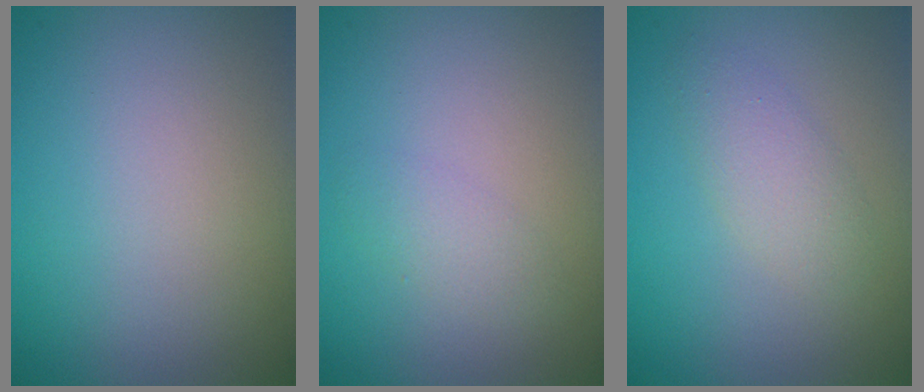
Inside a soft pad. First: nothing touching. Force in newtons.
{"total": 1.5, "press": 1.5, "slide": 0.1}
{"total": 2.2, "press": 2.2, "slide": 0.1}